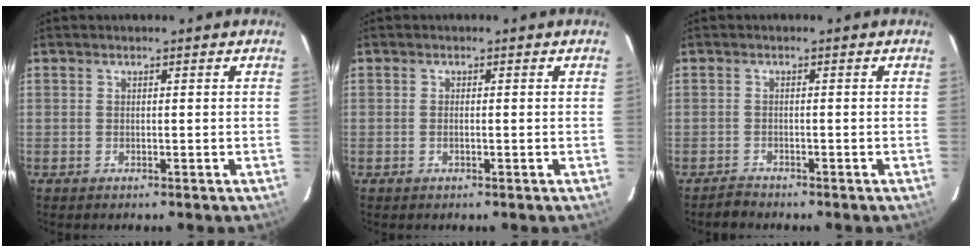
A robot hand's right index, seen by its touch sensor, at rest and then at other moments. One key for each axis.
{"total": 0.8, "fx": -0.2, "fy": 0.1, "fz": 0.7, "tx": -0.016, "ty": 0.001, "tz": -0.006}
{"total": 1.7, "fx": -1.6, "fy": 0.6, "fz": -0.1, "tx": -0.003, "ty": 0.003, "tz": -0.031}